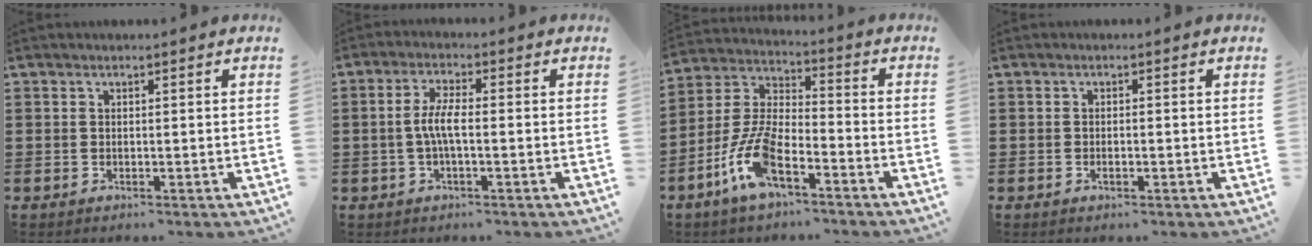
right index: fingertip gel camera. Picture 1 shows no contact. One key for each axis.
{"total": 4.1, "fx": -0.9, "fy": 0.8, "fz": 3.9, "tx": -0.085, "ty": -0.002, "tz": -0.023}
{"total": 9.6, "fx": -5.8, "fy": 3.2, "fz": 6.9, "tx": -0.174, "ty": -0.007, "tz": -0.117}
{"total": 0.7, "fx": -0.2, "fy": 0.2, "fz": 0.7, "tx": -0.014, "ty": -0.004, "tz": -0.002}